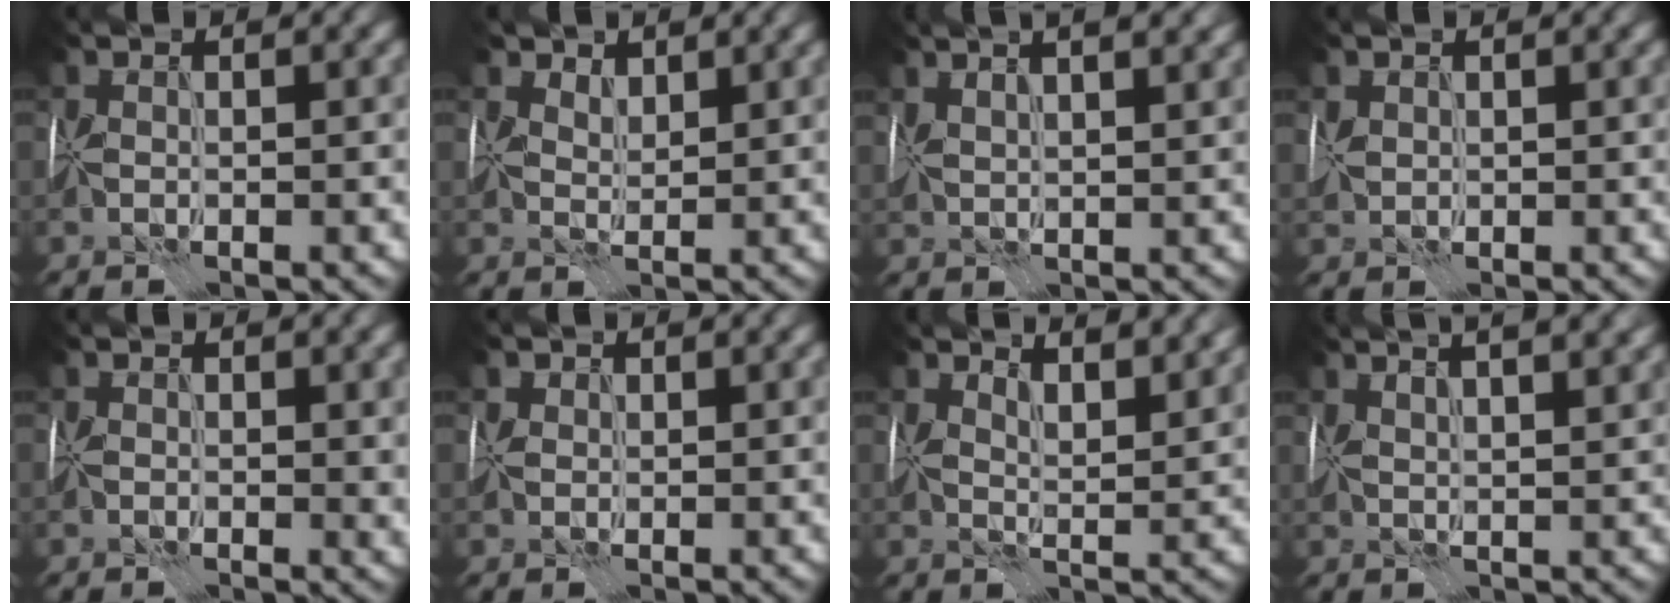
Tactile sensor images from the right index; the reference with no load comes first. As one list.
[{"total": 2.3, "force": [1.9, 1.1, 0.7], "torque": [-0.014, -0.013, 0.037]}, {"total": 8.7, "force": [5.0, 4.0, 6.0], "torque": [-0.088, 0.044, 0.062]}, {"total": 1.0, "force": [0.6, 0.7, 0.3], "torque": [-0.014, 0.001, 0.014]}, {"total": 1.4, "force": [0.5, 0.8, 1.1], "torque": [-0.017, -0.004, 0.009]}, {"total": 1.2, "force": [0.8, 0.8, 0.1], "torque": [-0.003, 0.001, 0.013]}, {"total": 6.0, "force": [4.5, 1.9, 3.5], "torque": [-0.044, 0.009, 0.056]}, {"total": 9.6, "force": [5.9, 3.8, 6.5], "torque": [-0.084, 0.049, 0.067]}]